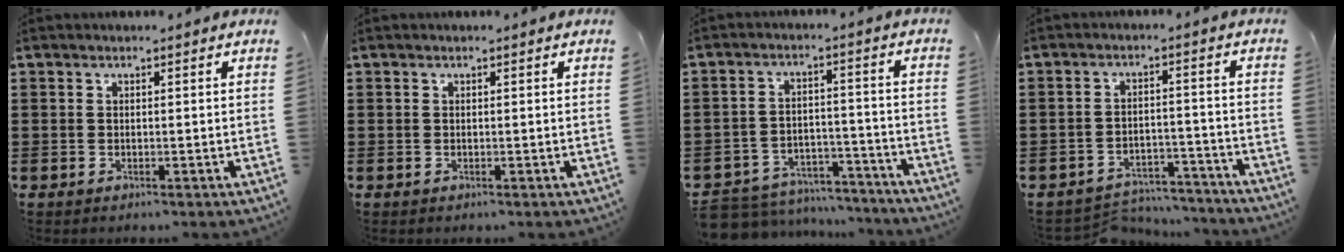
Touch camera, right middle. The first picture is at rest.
{"total": 0.0}
{"total": 6.9, "force": [-6.7, 1.5, 0.7], "torque": [-0.018, 0.019, -0.136]}
{"total": 4.5, "force": [-4.4, 0.8, 0.3], "torque": [-0.015, 0.005, -0.095]}